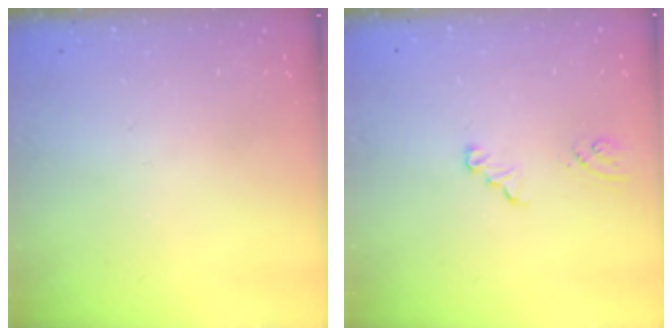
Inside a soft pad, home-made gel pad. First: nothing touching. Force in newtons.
{"total": 2.1, "press": 2.1, "slide": 0.2}